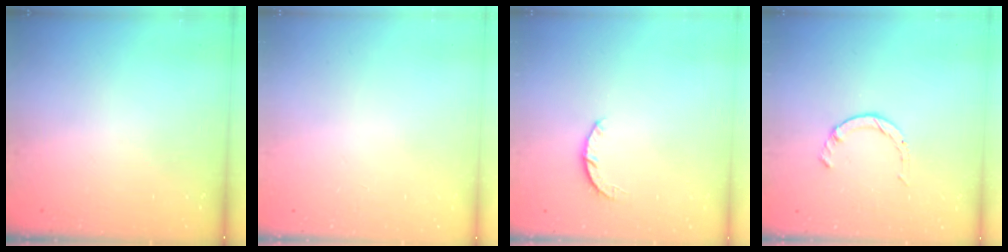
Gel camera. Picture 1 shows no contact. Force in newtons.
{"total": 2.4, "press": 2.4, "slide": 0.2}
{"total": 3.4, "press": 3.4, "slide": 0.5}
{"total": 1.7, "press": 1.7, "slide": 0.2}